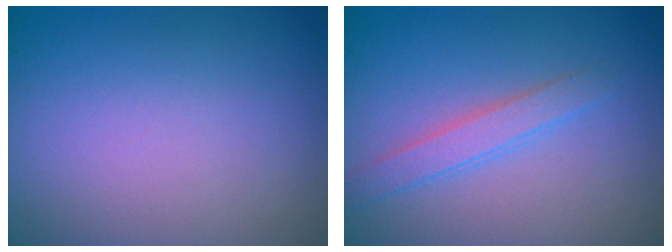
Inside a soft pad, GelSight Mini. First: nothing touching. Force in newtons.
{"total": 2.0, "press": 2.0, "slide": 0.1}